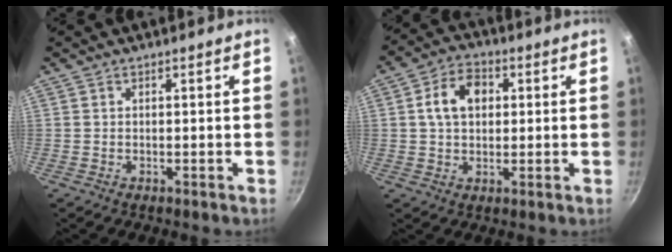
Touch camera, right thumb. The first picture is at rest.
{"total": 8.4, "force": [1.6, 6.1, 5.6], "torque": [-0.074, 0.013, 0.018]}